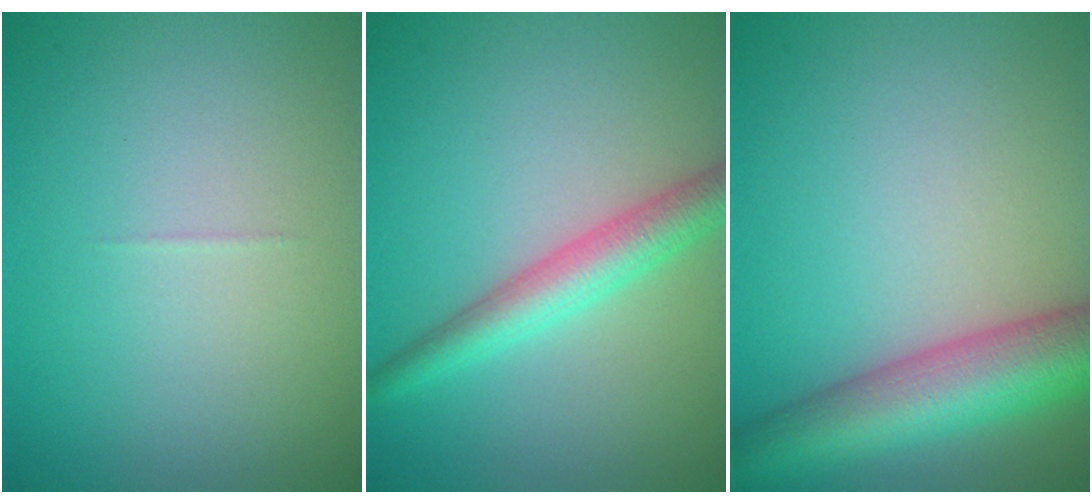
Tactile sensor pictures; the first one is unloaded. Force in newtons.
{"total": 3.8, "press": 3.8, "slide": 0.1}
{"total": 8.4, "press": 8.4, "slide": 0.3}